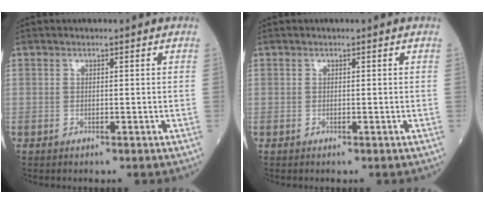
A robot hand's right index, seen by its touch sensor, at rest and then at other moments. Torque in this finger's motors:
{"motor_torque": [-0.17, -0.11, 0.01, 0.00]}